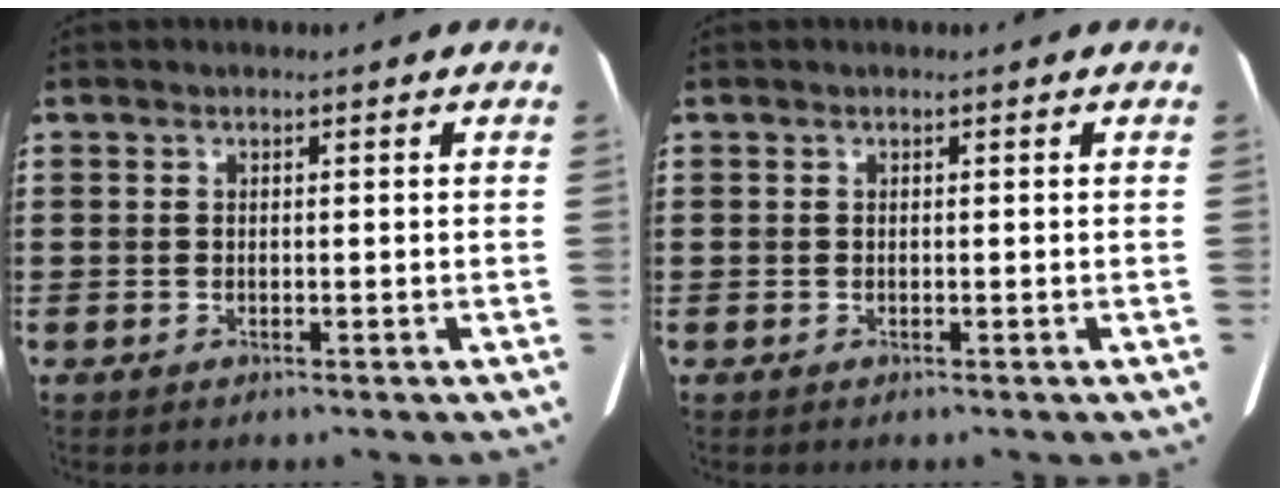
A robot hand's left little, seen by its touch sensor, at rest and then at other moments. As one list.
[{"total": 0.0}]